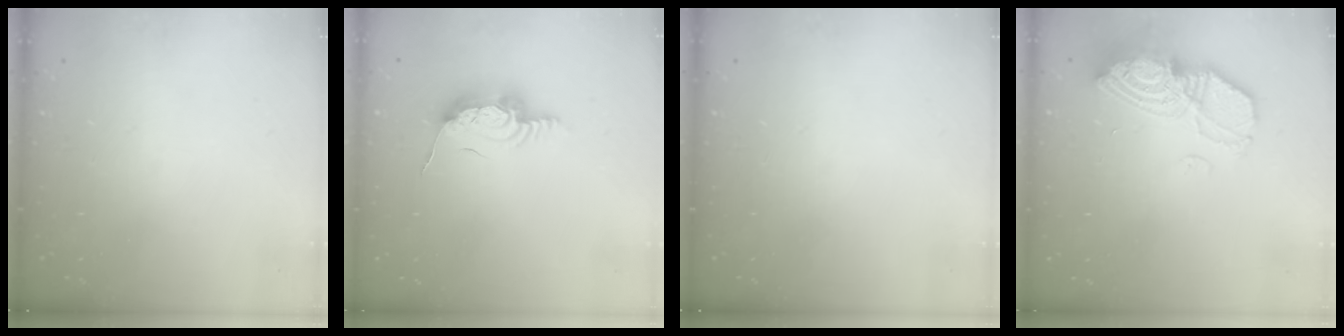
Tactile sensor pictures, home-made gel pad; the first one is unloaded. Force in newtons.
{"total": 10.8, "press": 10.7, "slide": 1.1}
{"total": 0.0}
{"total": 12.9, "press": 12.9, "slide": 1.2}